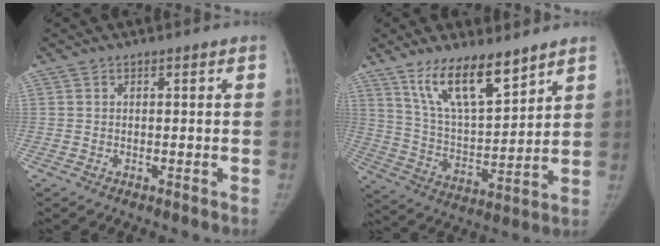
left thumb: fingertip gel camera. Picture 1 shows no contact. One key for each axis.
{"total": 14.1, "fx": 9.9, "fy": 4.6, "fz": 8.9, "tx": -0.134, "ty": -0.060, "tz": 0.193}